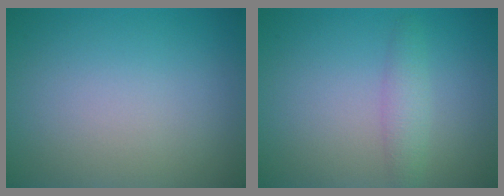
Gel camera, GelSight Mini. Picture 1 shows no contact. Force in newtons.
{"total": 1.9, "press": 1.9, "slide": 0.1}